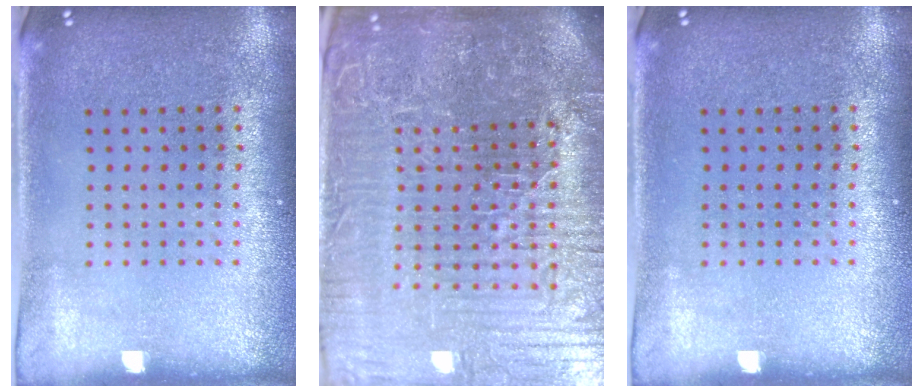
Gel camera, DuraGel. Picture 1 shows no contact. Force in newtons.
{"total": 7.6, "press": 6.7, "slide": 3.6}
{"total": 0.0}